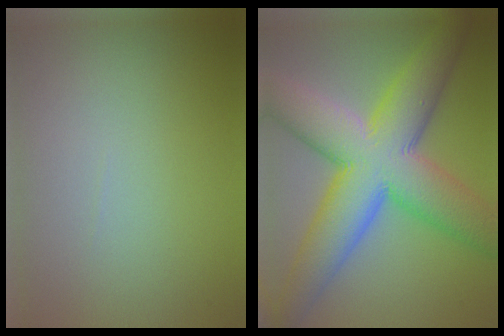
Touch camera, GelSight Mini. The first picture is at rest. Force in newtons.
{"total": 13.4, "press": 13.4, "slide": 0.4}